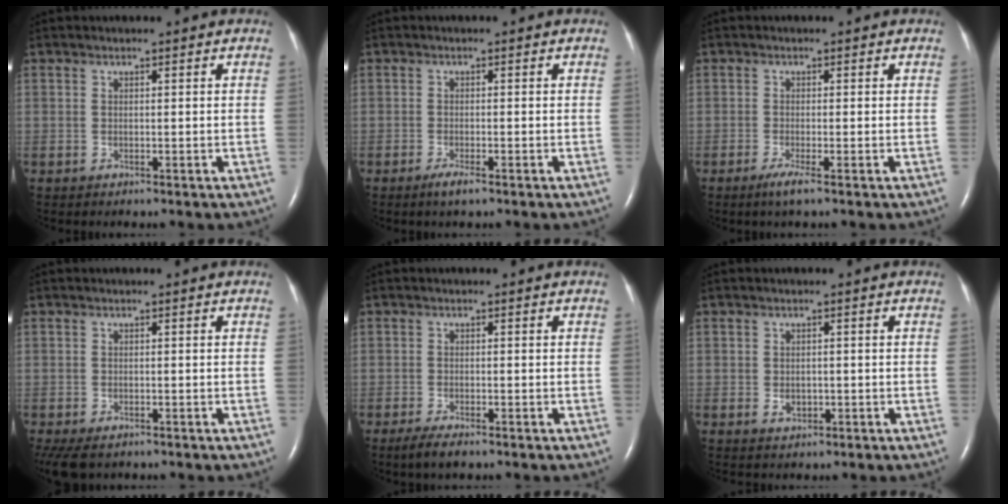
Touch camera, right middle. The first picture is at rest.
{"total": 2.0, "force": [-1.4, 0.2, 1.5], "torque": [-0.036, -0.005, -0.027]}
{"total": 2.2, "force": [-1.3, -0.2, 1.7], "torque": [-0.041, -0.008, -0.029]}
{"total": 6.2, "force": [-4.3, 3.2, 3.1], "torque": [-0.067, -0.012, -0.068]}
{"total": 3.1, "force": [-2.2, 0.6, 2.1], "torque": [-0.047, -0.008, -0.039]}
{"total": 1.7, "force": [-0.6, 1.3, 0.9], "torque": [-0.017, 0.002, -0.003]}